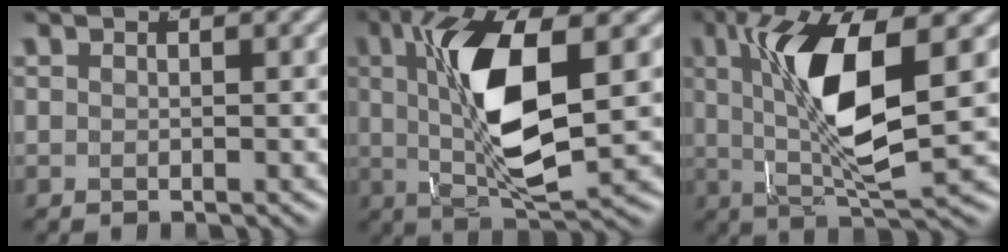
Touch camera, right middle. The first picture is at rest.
{"total": 9.2, "force": [1.0, 2.9, 8.7], "torque": [-0.167, -0.010, 0.024]}
{"total": 9.0, "force": [1.4, 2.5, 8.5], "torque": [-0.159, -0.007, 0.032]}